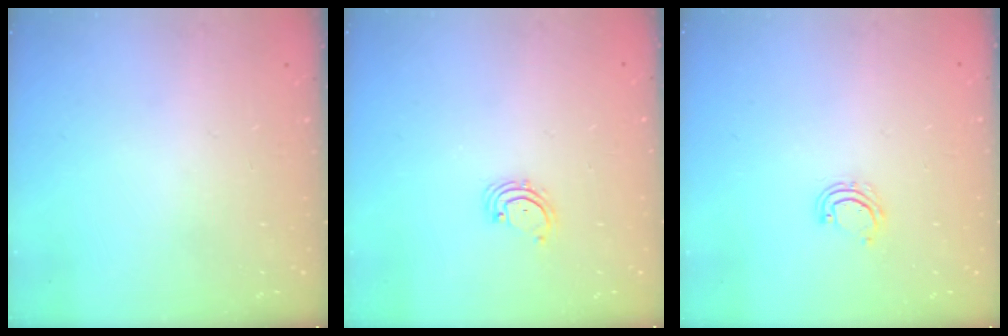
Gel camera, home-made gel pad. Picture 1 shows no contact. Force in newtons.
{"total": 2.3, "press": 2.3, "slide": 0.5}
{"total": 3.5, "press": 3.5, "slide": 0.3}